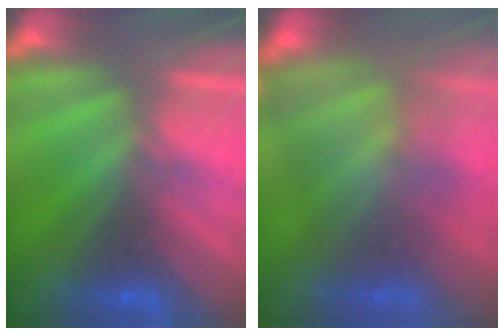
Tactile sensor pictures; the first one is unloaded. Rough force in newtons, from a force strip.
{"total": 7.5}